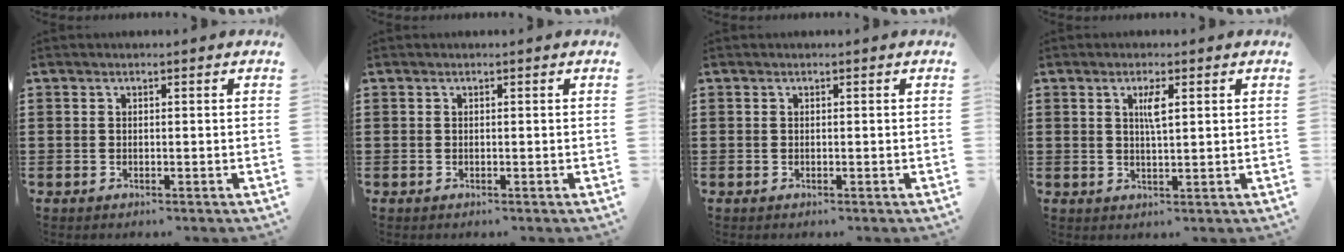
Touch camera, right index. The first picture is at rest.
{"total": 0.0}
{"total": 0.0}
{"total": 2.7, "force": [1.0, 0.5, 2.5], "torque": [-0.043, 0.001, 0.012]}